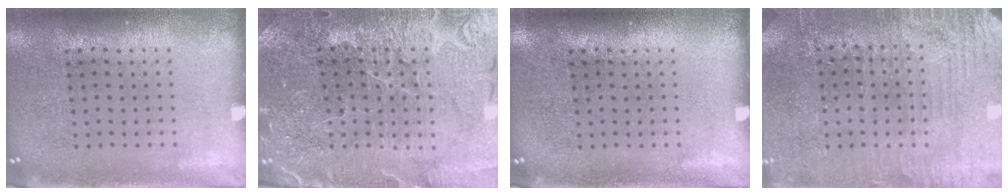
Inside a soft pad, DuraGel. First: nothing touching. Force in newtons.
{"total": 3.3, "press": 3.3, "slide": 0.3}
{"total": 0.0}
{"total": 3.4, "press": 3.3, "slide": 0.5}